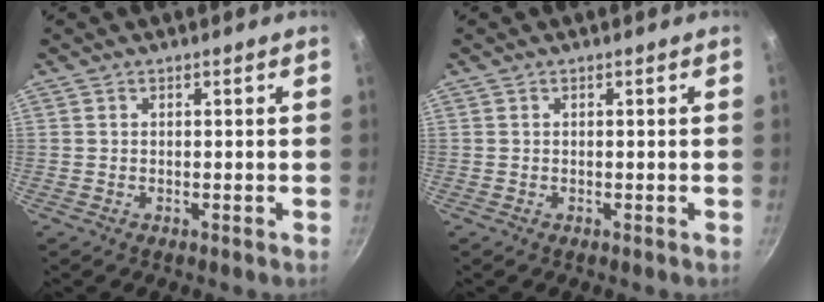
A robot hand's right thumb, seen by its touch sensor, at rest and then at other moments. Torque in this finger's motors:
{"motor_torque": [-0.67, -0.16, 0.00, 0.00, 0.02]}